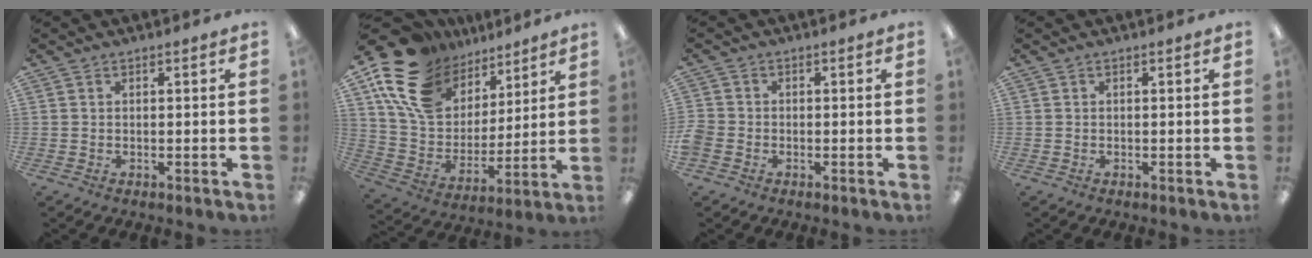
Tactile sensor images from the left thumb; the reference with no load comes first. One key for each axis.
{"total": 20.1, "fx": 12.4, "fy": 12.7, "fz": 9.4, "tx": -0.189, "ty": -0.059, "tz": 0.235}
{"total": 2.7, "fx": -1.2, "fy": 2.1, "fz": 1.1, "tx": -0.015, "ty": 0.007, "tz": -0.021}
{"total": 0.0}